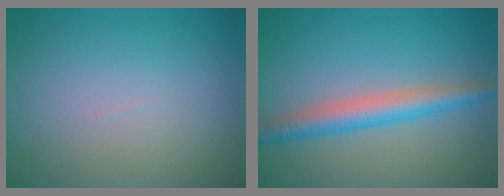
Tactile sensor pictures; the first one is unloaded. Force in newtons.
{"total": 3.9, "press": 3.9, "slide": 0.1}